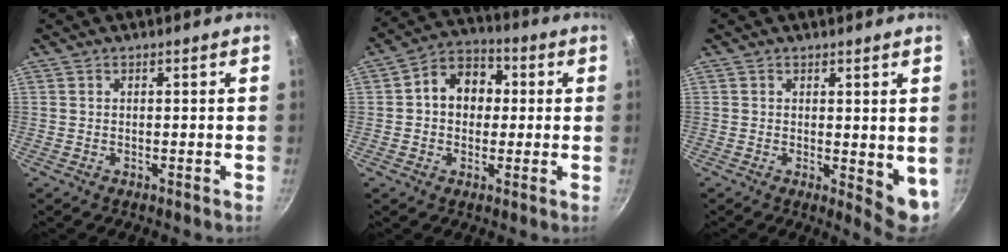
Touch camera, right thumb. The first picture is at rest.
{"total": 10.1, "force": [1.1, 8.0, 6.1], "torque": [-0.053, 0.023, -0.001]}
{"total": 5.8, "force": [0.6, 2.7, 5.1], "torque": [-0.061, -0.015, 0.010]}